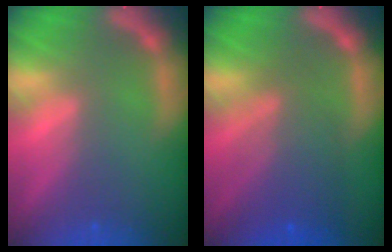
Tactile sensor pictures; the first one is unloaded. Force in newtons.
{"total": 6.6}